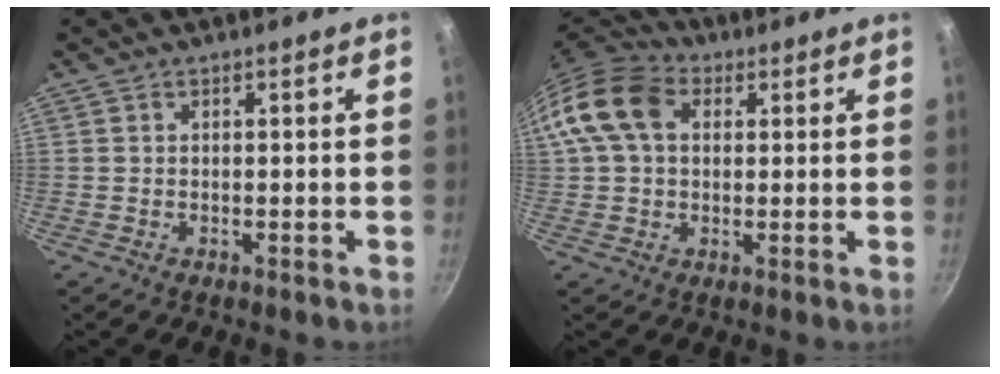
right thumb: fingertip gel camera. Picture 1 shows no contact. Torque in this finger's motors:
{"motor_torque": [0.73, 1.18, 0.26, -0.21, 0.11]}